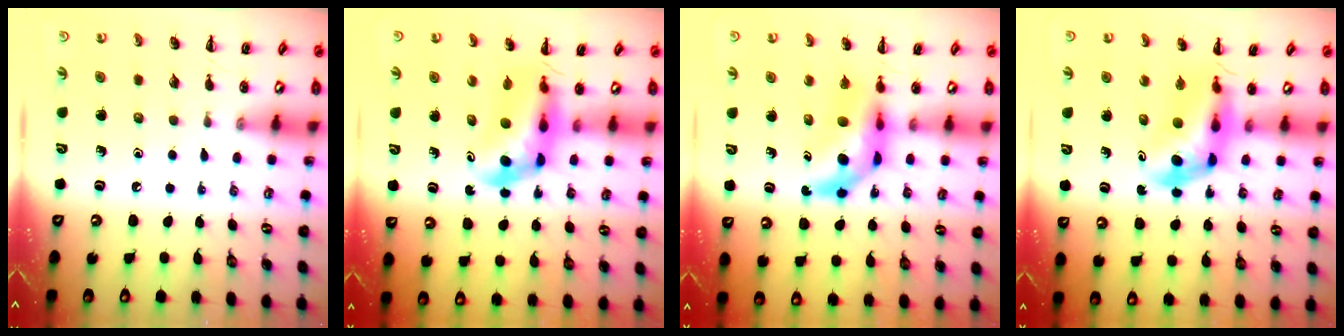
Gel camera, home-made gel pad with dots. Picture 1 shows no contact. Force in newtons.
{"total": 6.4, "press": 6.2, "slide": 1.3}
{"total": 7.1, "press": 6.8, "slide": 2.0}
{"total": 5.0, "press": 4.8, "slide": 1.3}